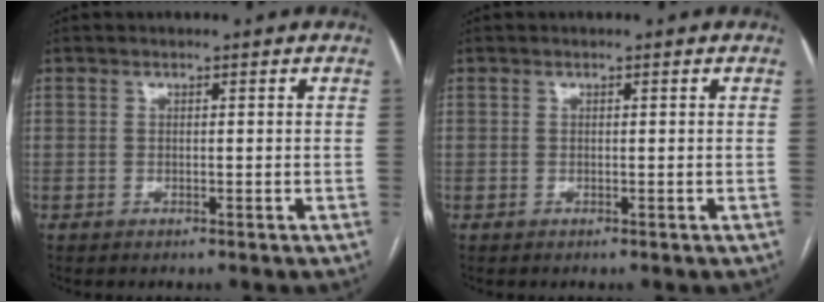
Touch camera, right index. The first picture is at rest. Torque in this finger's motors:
{"motor_torque": [-0.06, 0.00, 0.02, 0.01]}